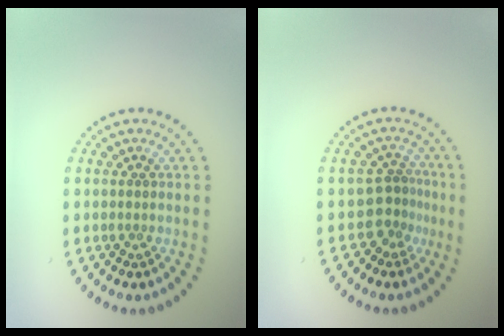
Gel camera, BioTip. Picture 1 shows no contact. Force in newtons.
{"total": 2.6, "press": 1.8, "slide": 1.9}